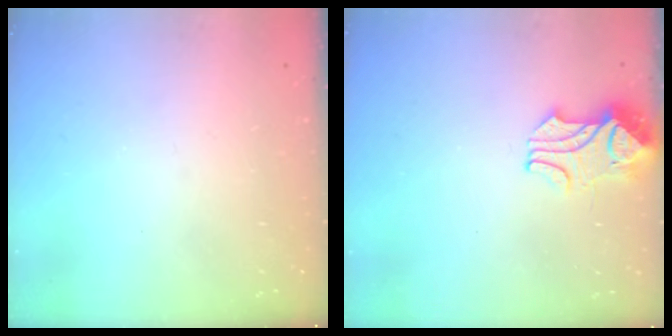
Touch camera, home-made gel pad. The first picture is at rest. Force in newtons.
{"total": 2.2, "press": 2.0, "slide": 1.0}